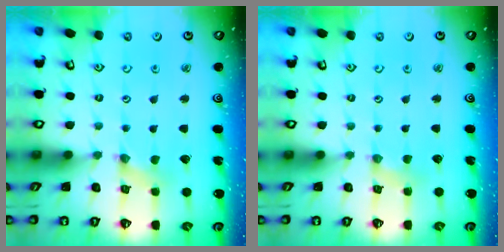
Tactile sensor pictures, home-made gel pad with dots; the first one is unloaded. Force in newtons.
{"total": 2.8, "press": 2.7, "slide": 0.5}